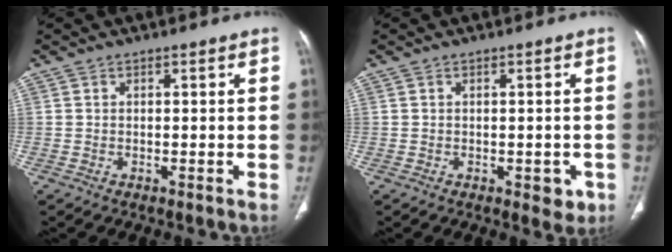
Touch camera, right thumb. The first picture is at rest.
{"total": 3.3, "force": [-1.1, 1.8, 2.5], "torque": [-0.014, 0.000, -0.008]}